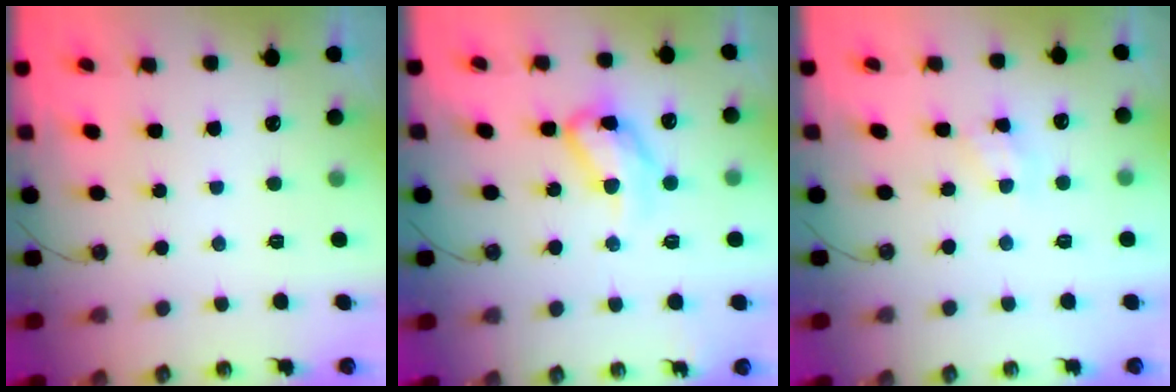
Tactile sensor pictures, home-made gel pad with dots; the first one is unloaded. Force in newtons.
{"total": 12.8, "press": 12.8, "slide": 0.9}
{"total": 4.8, "press": 4.7, "slide": 0.8}